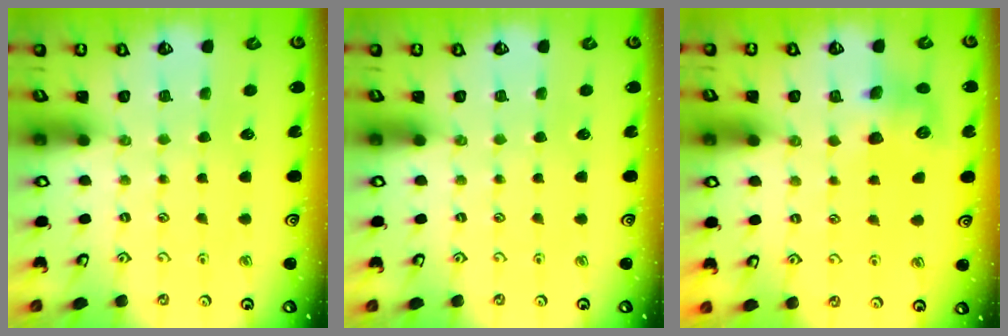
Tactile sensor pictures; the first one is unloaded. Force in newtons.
{"total": 0.0}
{"total": 8.6, "press": 8.6, "slide": 0.5}